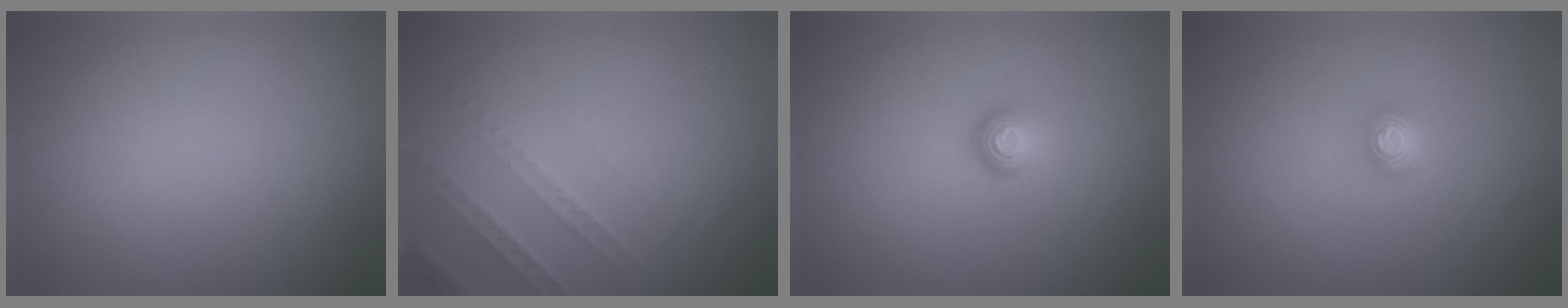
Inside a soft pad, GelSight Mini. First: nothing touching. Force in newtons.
{"total": 1.9, "press": 1.8, "slide": 0.6}
{"total": 1.6, "press": 1.0, "slide": 1.2}
{"total": 1.6, "press": 1.2, "slide": 1.1}